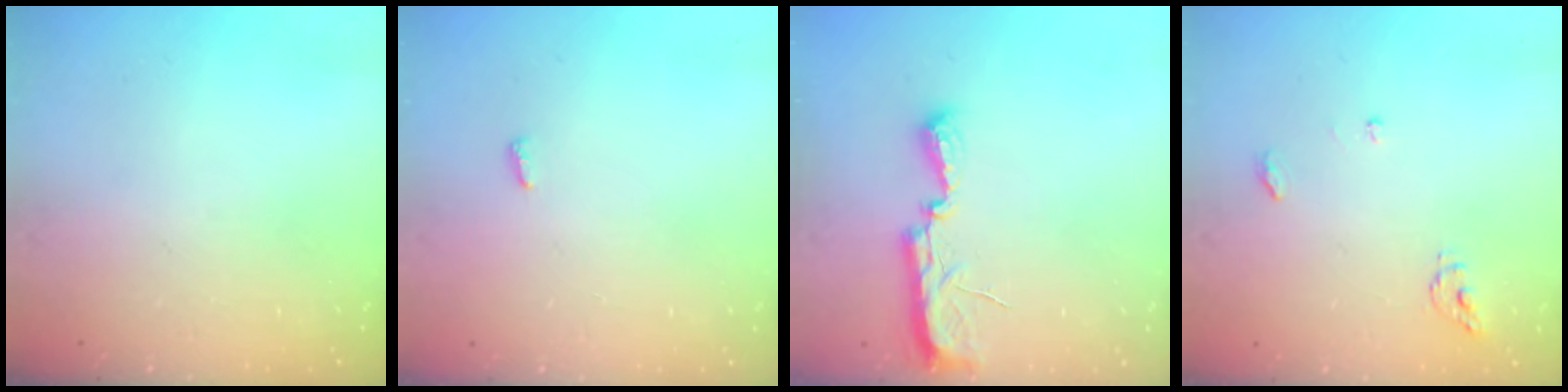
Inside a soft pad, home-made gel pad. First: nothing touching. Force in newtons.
{"total": 2.8, "press": 2.8, "slide": 0.5}
{"total": 10.1, "press": 8.9, "slide": 4.8}
{"total": 4.6, "press": 4.6, "slide": 0.3}